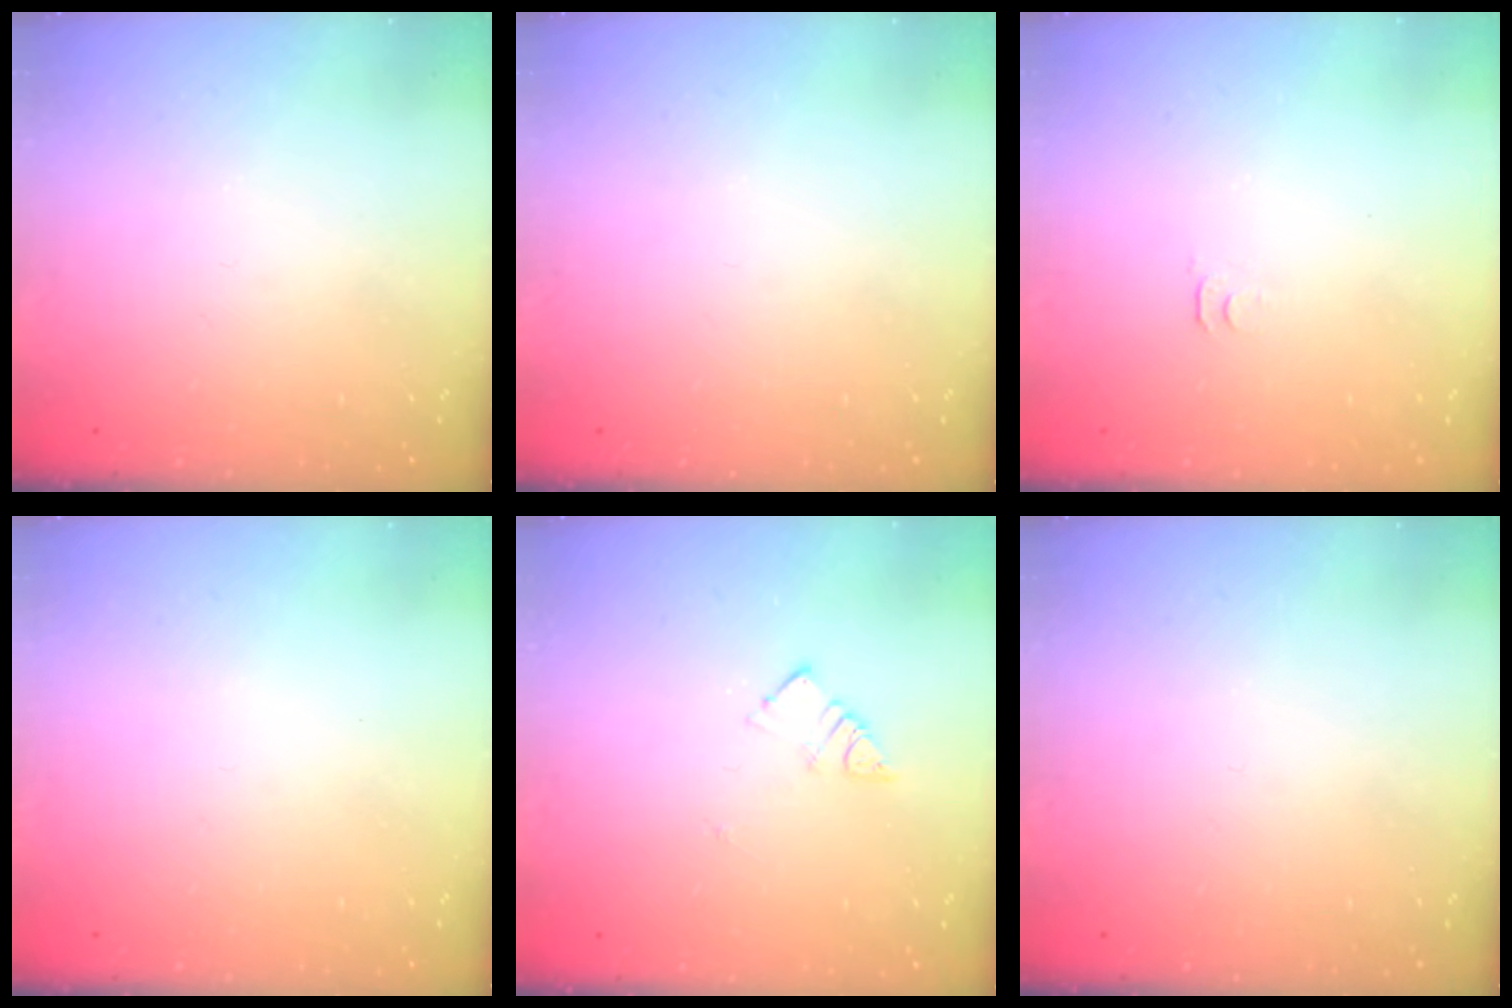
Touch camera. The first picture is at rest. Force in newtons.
{"total": 0.0}
{"total": 2.8, "press": 2.7, "slide": 0.5}
{"total": 0.0}
{"total": 4.6, "press": 4.6, "slide": 0.2}
{"total": 0.0}